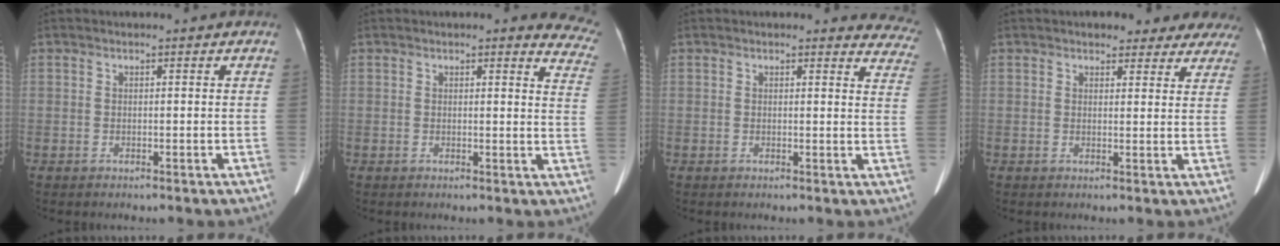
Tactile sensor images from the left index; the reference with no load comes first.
{"total": 8.1, "force": [7.5, 1.7, 2.5], "torque": [0.005, -0.038, 0.042]}
{"total": 7.8, "force": [7.5, 2.0, 0.3], "torque": [0.042, -0.042, 0.033]}
{"total": 9.3, "force": [8.0, 3.8, 2.7], "torque": [0.005, 0.005, 0.075]}